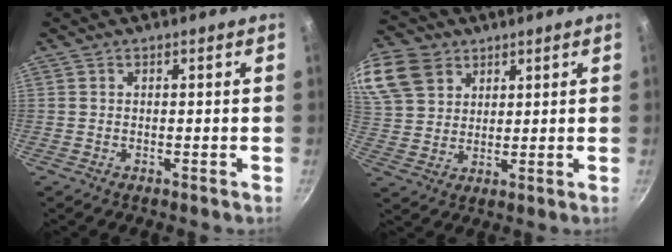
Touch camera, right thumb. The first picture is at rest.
{"total": 15.4, "force": [8.1, 11.3, 6.4], "torque": [-0.136, -0.001, 0.161]}